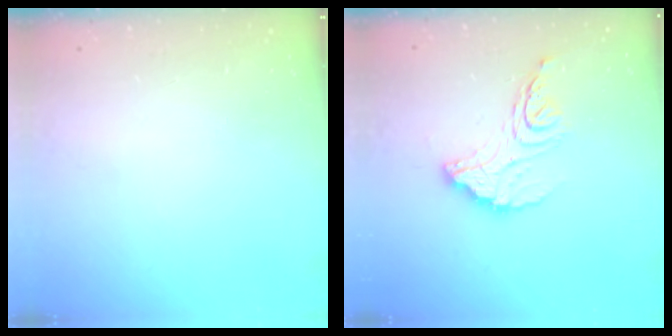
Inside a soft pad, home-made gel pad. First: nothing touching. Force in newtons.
{"total": 12.9, "press": 12.9, "slide": 1.2}